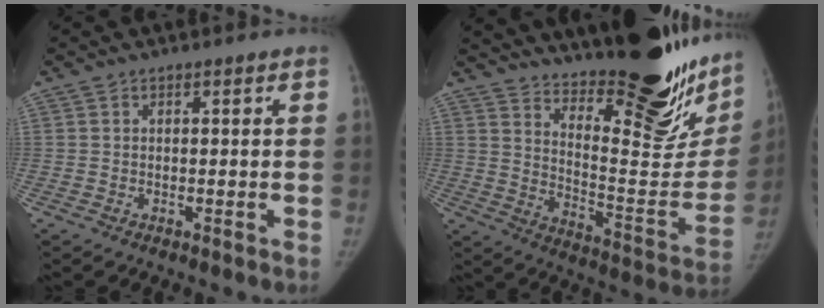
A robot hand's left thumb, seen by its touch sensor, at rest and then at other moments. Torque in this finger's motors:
{"motor_torque": [2.92, 0.71, 1.60, -1.17, 0.12]}